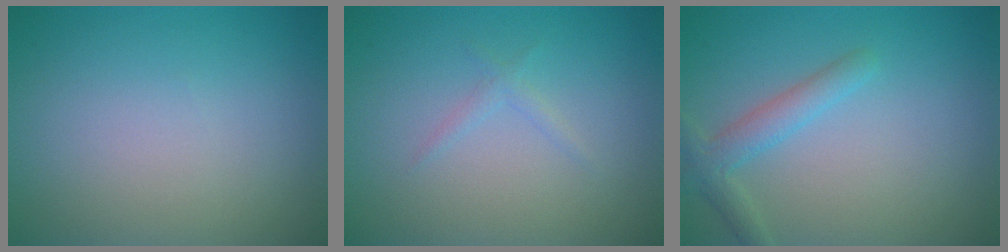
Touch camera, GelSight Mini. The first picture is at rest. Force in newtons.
{"total": 0.9, "press": 0.9, "slide": 0.1}
{"total": 2.5, "press": 2.5, "slide": 0.2}